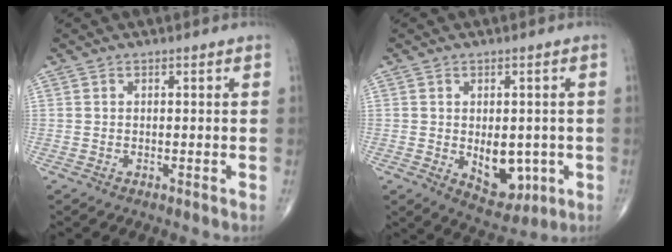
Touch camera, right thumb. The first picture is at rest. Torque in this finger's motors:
{"motor_torque": [1.78, 1.66, 0.68, -0.14, 0.04]}